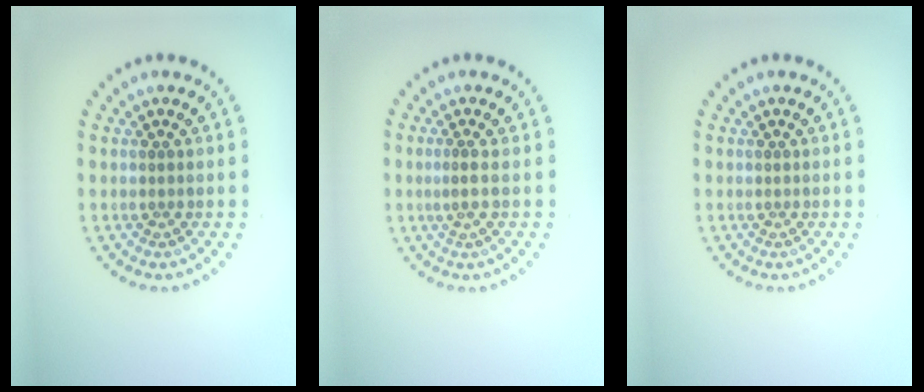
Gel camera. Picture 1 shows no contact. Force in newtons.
{"total": 0.8, "press": 0.6, "slide": 0.6}
{"total": 0.0}